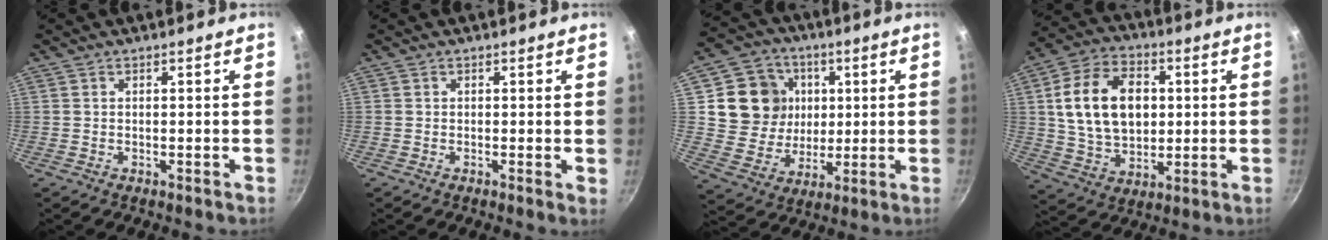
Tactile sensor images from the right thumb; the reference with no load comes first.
{"total": 0.7, "force": [0.0, 0.2, 0.6], "torque": [-0.009, -0.003, -0.005]}
{"total": 14.7, "force": [3.3, 13.2, 5.5], "torque": [-0.071, -0.004, 0.064]}
{"total": 17.4, "force": [2.7, 12.1, 12.2], "torque": [-0.193, 0.004, 0.046]}